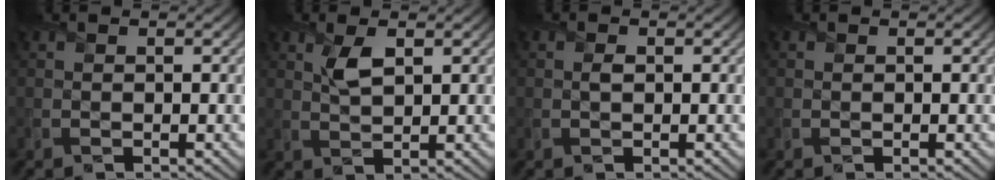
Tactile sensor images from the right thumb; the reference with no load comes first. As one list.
[{"total": 3.3, "force": [1.6, 1.2, 2.6], "torque": [-0.058, 0.003, 0.030]}, {"total": 0.7, "force": [0.1, 0.4, 0.6], "torque": [-0.014, 0.000, 0.001]}, {"total": 0.0}]